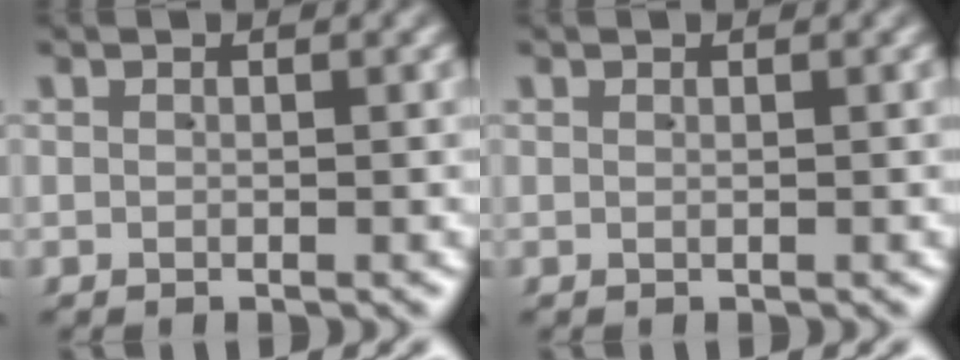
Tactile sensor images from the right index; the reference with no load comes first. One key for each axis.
{"total": 0.0}